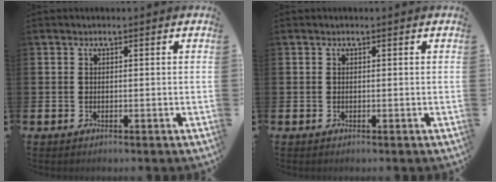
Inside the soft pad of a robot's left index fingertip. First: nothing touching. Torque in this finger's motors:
{"motor_torque": [-0.07, 0.12, -0.02, 0.00]}